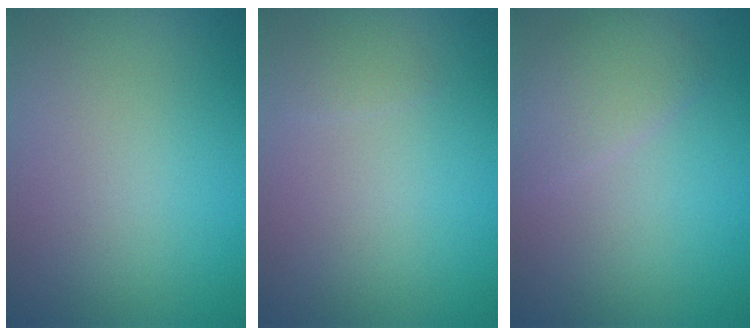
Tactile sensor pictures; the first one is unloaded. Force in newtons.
{"total": 0.7, "press": 0.7, "slide": 0.0}
{"total": 2.3, "press": 2.3, "slide": 0.1}